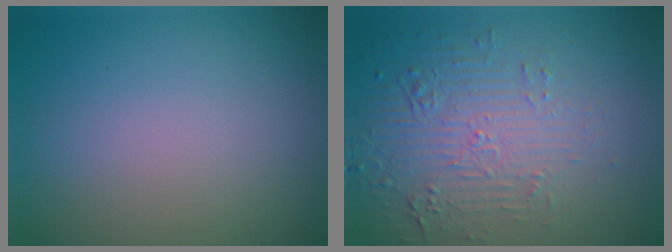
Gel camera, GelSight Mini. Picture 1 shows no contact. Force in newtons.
{"total": 5.3, "press": 3.6, "slide": 3.9}